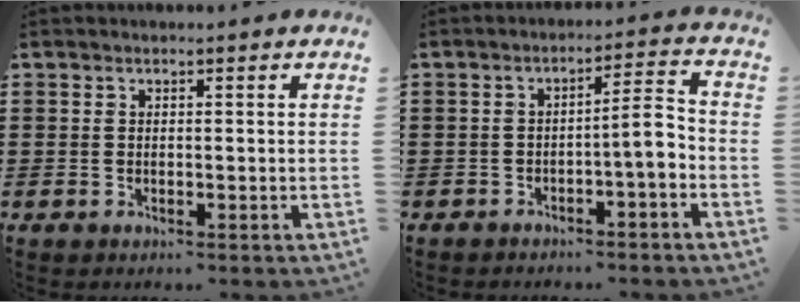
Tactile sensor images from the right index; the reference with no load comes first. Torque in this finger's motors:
{"motor_torque": [0.63, 0.06, 0.35, 0.08]}